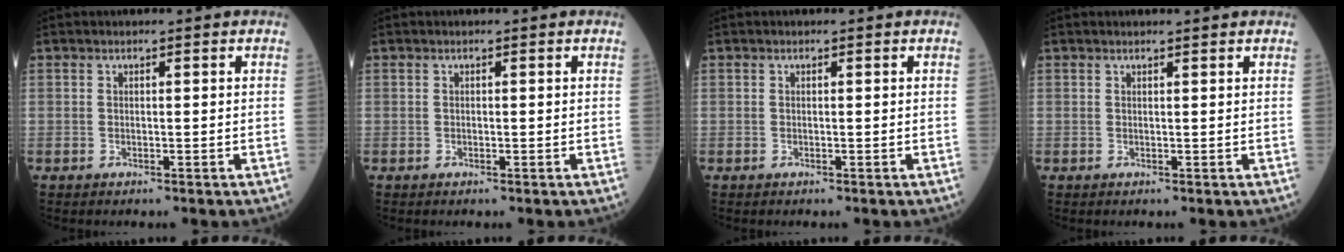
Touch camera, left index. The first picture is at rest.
{"total": 0.0}
{"total": 0.0}
{"total": 2.0, "force": [1.9, 0.0, 0.7], "torque": [-0.012, 0.008, 0.023]}